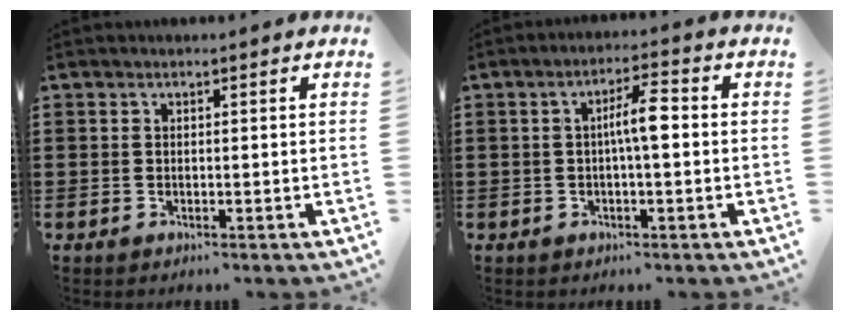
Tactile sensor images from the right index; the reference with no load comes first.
{"total": 4.9, "force": [0.0, 1.0, 4.8], "torque": [-0.088, 0.010, -0.005]}